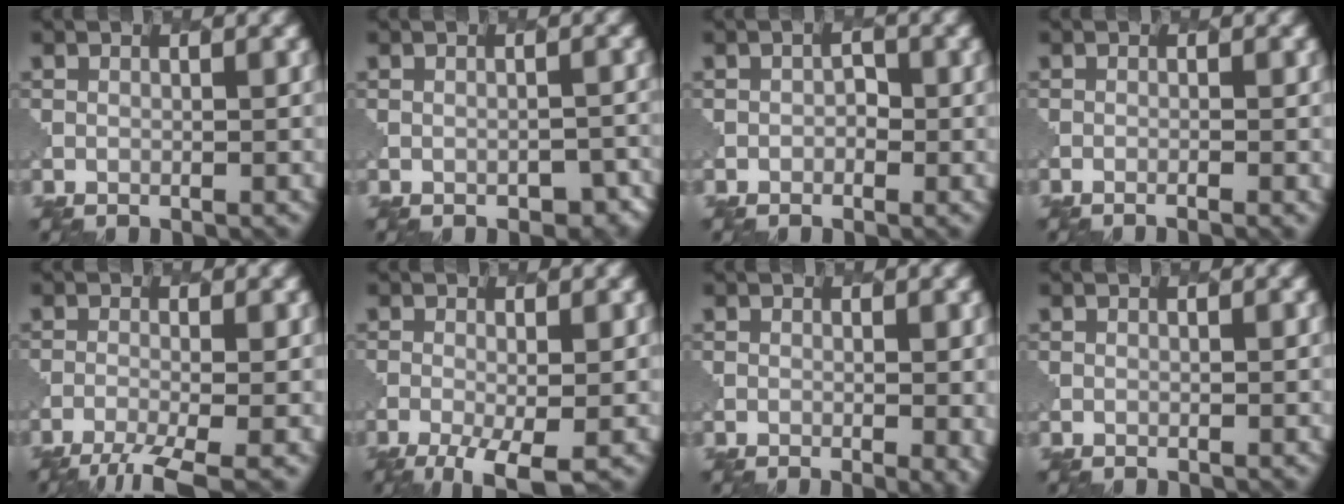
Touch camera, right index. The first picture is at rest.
{"total": 2.8, "force": [-1.8, 1.5, 1.4], "torque": [-0.024, 0.001, -0.012]}
{"total": 1.0, "force": [-0.3, 0.9, 0.5], "torque": [-0.006, -0.001, -0.004]}
{"total": 1.3, "force": [-0.6, 0.4, 1.1], "torque": [-0.004, -0.002, -0.015]}
{"total": 4.6, "force": [-3.1, 1.0, 3.3], "torque": [-0.056, -0.011, -0.062]}
{"total": 4.7, "force": [-2.2, 1.4, 3.9], "torque": [-0.073, -0.011, -0.038]}
{"total": 2.9, "force": [-0.3, 1.1, 2.7], "torque": [-0.032, -0.009, 0.001]}
{"total": 0.0}